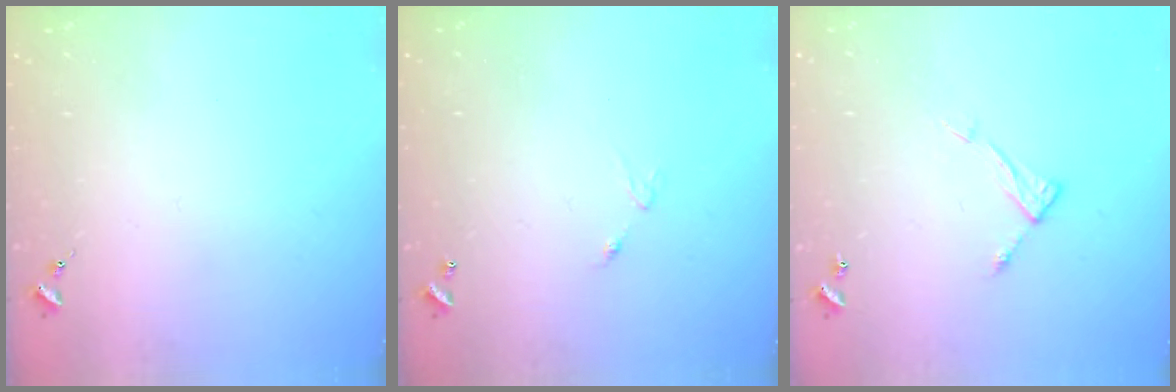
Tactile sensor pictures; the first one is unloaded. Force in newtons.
{"total": 4.8, "press": 4.8, "slide": 0.3}
{"total": 6.4, "press": 6.4, "slide": 0.3}